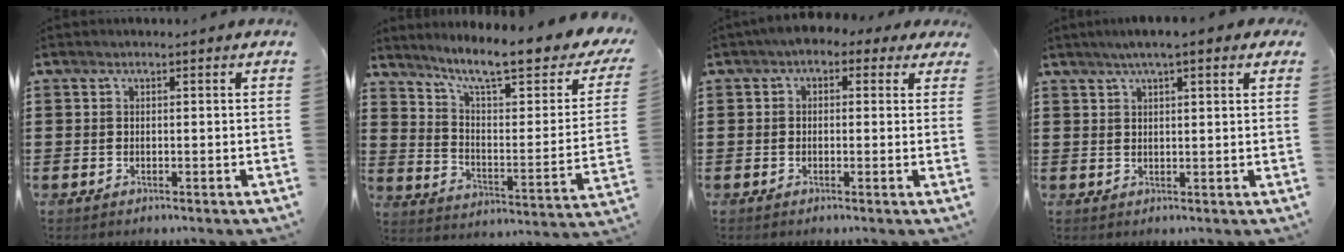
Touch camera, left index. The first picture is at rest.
{"total": 10.5, "force": [8.4, 0.8, 6.2], "torque": [-0.129, -0.064, 0.135]}
{"total": 2.1, "force": [0.2, 1.6, 1.4], "torque": [-0.031, 0.012, 0.001]}
{"total": 3.8, "force": [2.4, 0.5, 2.9], "torque": [-0.062, 0.008, 0.042]}